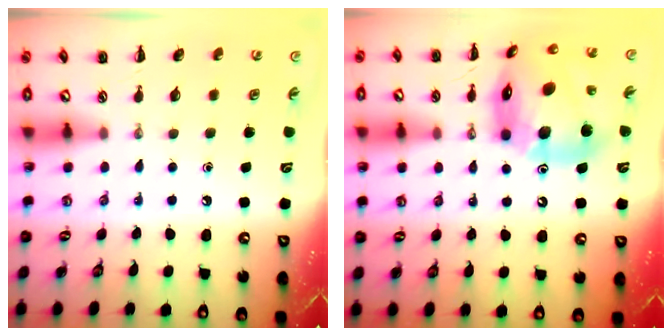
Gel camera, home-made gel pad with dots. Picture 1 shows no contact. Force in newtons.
{"total": 18.2, "press": 17.4, "slide": 5.2}